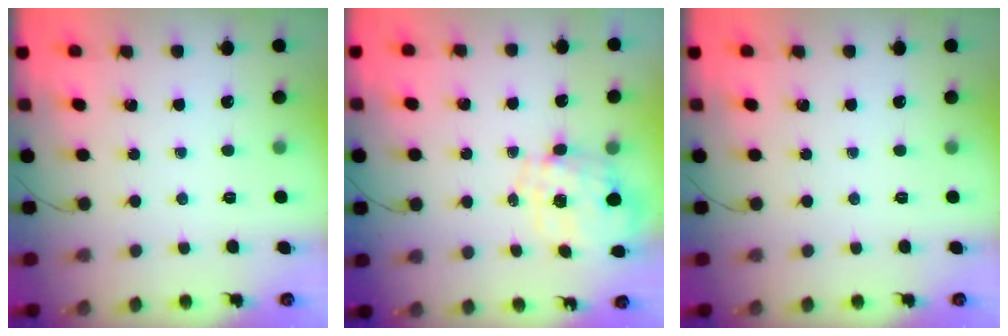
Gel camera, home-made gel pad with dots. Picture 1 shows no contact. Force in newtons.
{"total": 1.8, "press": 1.4, "slide": 1.1}
{"total": 0.0}